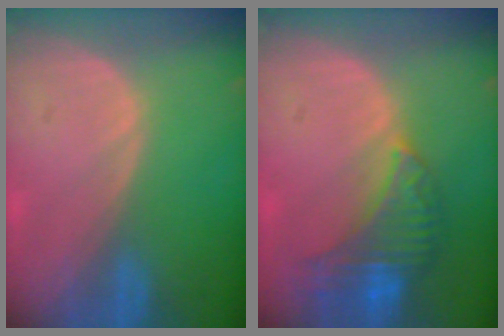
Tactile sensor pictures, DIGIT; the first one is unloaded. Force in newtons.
{"total": 8.1, "press": 7.3, "slide": 3.5}